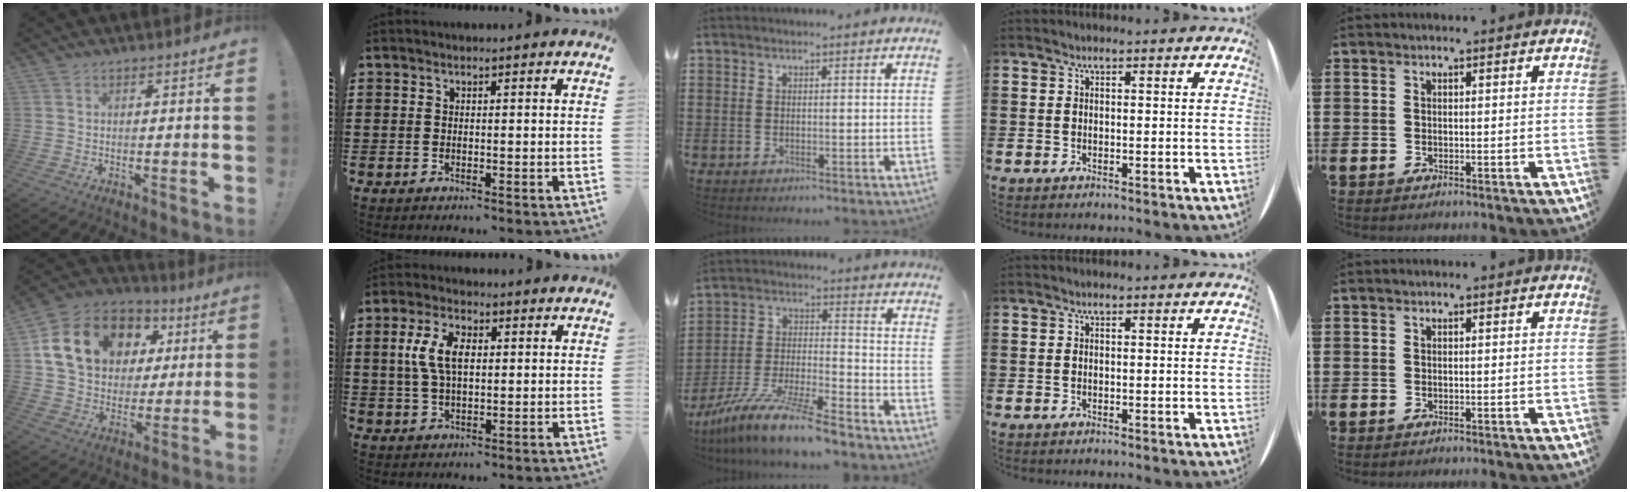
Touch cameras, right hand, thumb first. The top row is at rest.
{"thumb": {"total": 19.3, "force": [7.3, 13.9, 11.1], "torque": [-0.182, -0.015, 0.152]}, "index": {"total": 6.8, "force": [1.2, 3.7, 5.6], "torque": [-0.133, 0.010, 0.013]}, "middle": {"total": 10.9, "force": [-9.7, 0.1, 4.9], "torque": [-0.097, 0.009, -0.192]}}